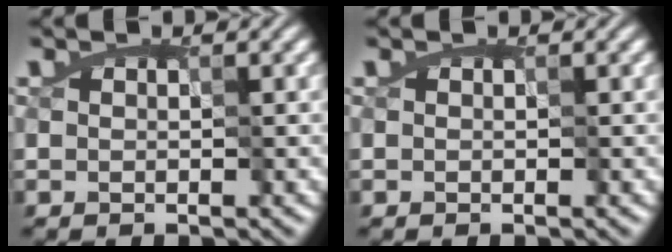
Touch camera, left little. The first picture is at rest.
{"total": 0.0}